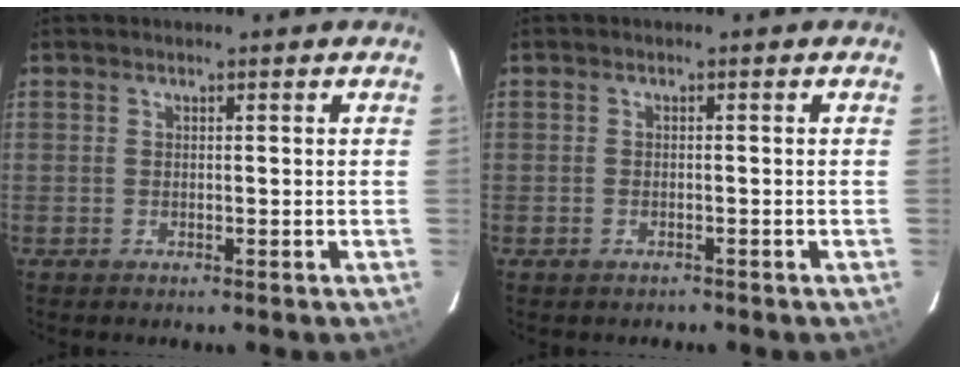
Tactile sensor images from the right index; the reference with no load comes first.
{"total": 1.1, "force": [-0.9, 0.7, 0.0], "torque": [0.000, -0.001, -0.013]}